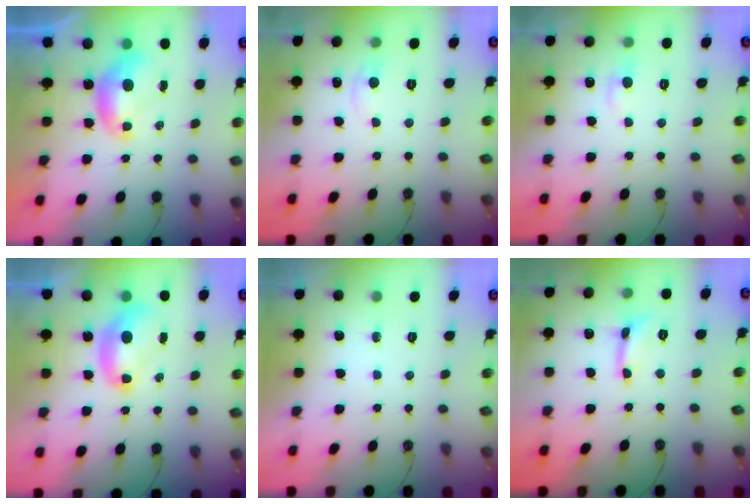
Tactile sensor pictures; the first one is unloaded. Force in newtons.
{"total": 1.3, "press": 1.3, "slide": 0.4}
{"total": 1.5, "press": 1.2, "slide": 0.9}
{"total": 2.5, "press": 2.5, "slide": 0.1}
{"total": 0.0}
{"total": 2.8, "press": 2.8, "slide": 0.4}